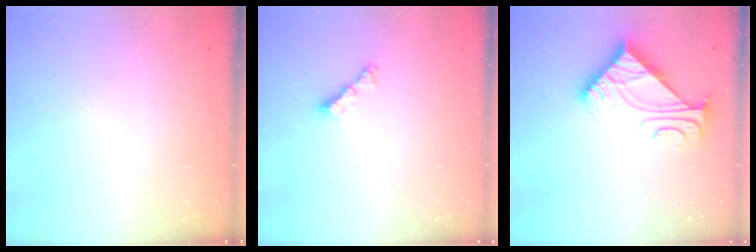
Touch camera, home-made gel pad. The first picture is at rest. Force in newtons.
{"total": 4.2, "press": 4.2, "slide": 0.2}
{"total": 6.1, "press": 6.1, "slide": 0.7}